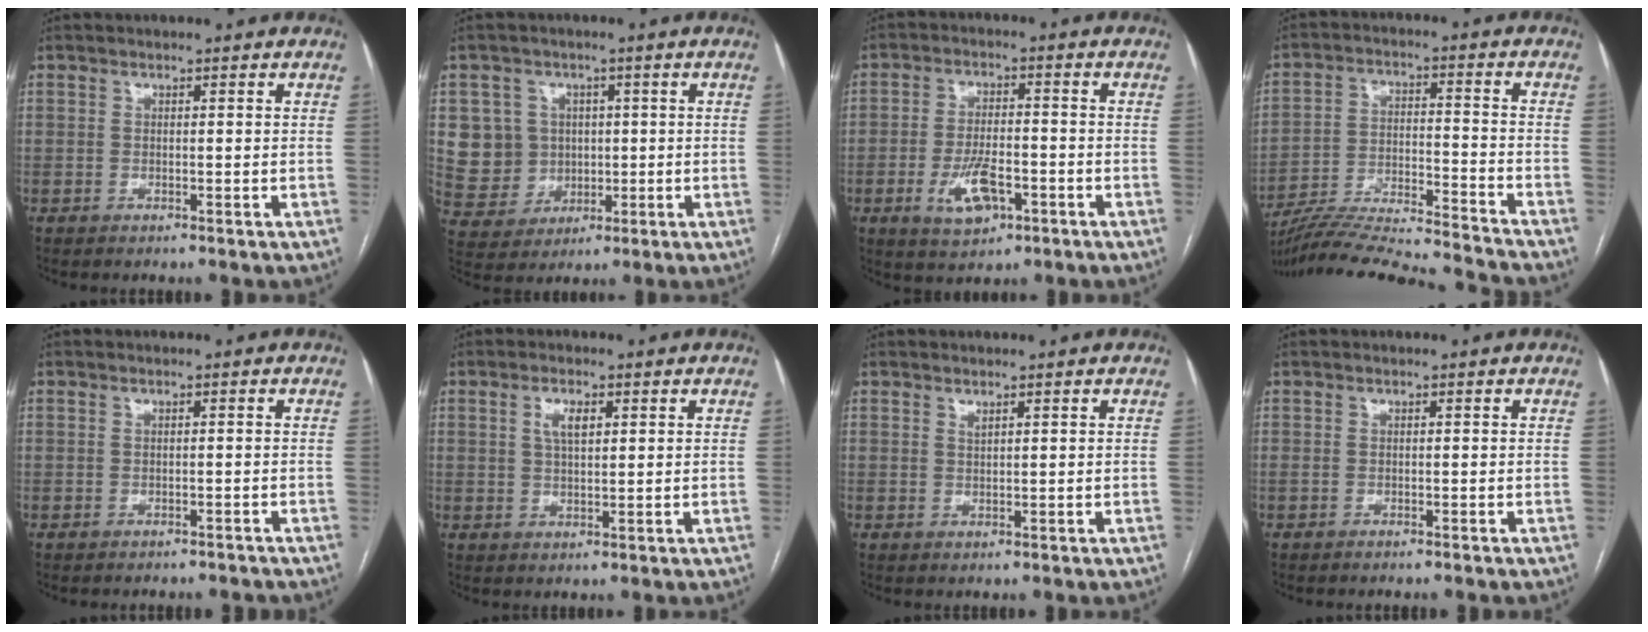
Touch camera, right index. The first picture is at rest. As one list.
[{"total": 7.9, "force": [1.1, 7.7, 1.2], "torque": [-0.036, 0.019, 0.031]}, {"total": 7.2, "force": [-2.8, 3.2, 5.7], "torque": [-0.108, -0.001, -0.044]}, {"total": 20.4, "force": [-19.3, -0.1, 6.5], "torque": [-0.135, -0.016, -0.304]}, {"total": 4.8, "force": [-4.4, 1.4, 0.9], "torque": [-0.009, -0.001, -0.050]}, {"total": 3.3, "force": [1.2, 1.2, 2.8], "torque": [-0.057, 0.004, 0.024]}, {"total": 0.7, "force": [0.5, 0.0, 0.4], "torque": [-0.009, -0.004, 0.011]}, {"total": 2.3, "force": [-2.1, 0.1, 1.0], "torque": [-0.013, -0.001, -0.027]}]